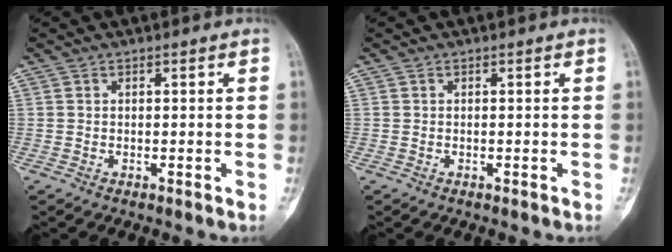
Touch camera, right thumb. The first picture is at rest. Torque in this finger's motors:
{"motor_torque": [-0.29, 0.02, -0.07, 0.14, -0.03]}